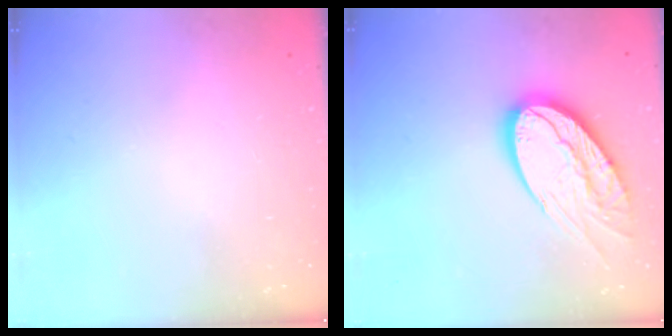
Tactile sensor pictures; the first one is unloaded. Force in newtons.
{"total": 20.2, "press": 20.2, "slide": 1.4}